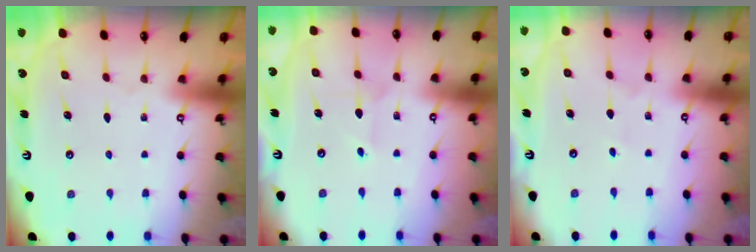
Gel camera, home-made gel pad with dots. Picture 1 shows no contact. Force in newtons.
{"total": 2.4, "press": 2.3, "slide": 0.2}
{"total": 1.7, "press": 1.6, "slide": 0.5}